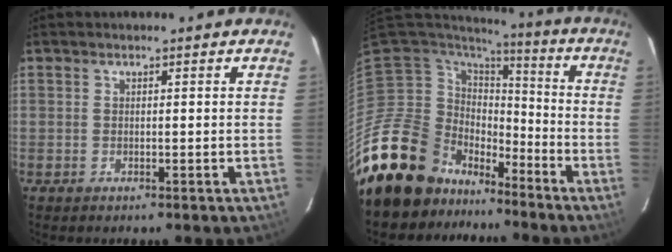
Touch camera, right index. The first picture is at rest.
{"total": 20.3, "force": [-15.1, 12.0, 6.3], "torque": [-0.156, 0.002, -0.250]}